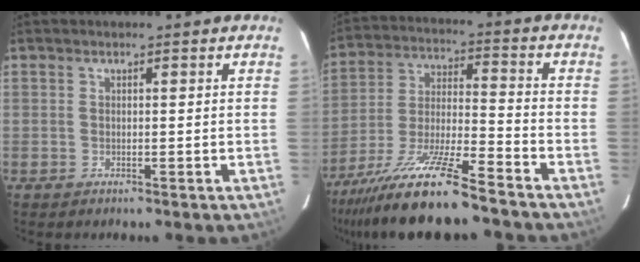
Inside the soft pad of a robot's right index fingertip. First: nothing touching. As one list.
[{"total": 15.1, "force": [-11.8, 0.5, 9.5], "torque": [-0.190, -0.023, -0.215]}]